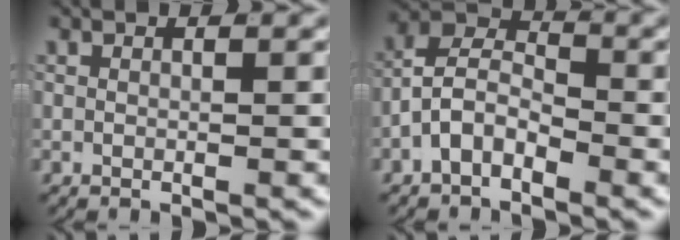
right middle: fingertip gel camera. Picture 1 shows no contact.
{"total": 6.0, "force": [-0.6, 4.8, 3.5], "torque": [-0.051, -0.001, -0.033]}